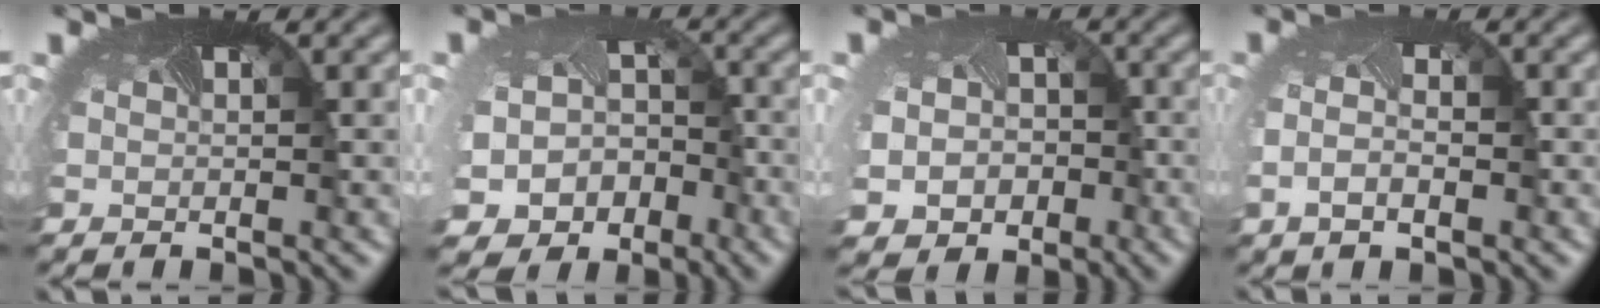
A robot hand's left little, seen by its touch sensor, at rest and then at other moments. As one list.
[{"total": 8.8, "force": [-4.7, 7.1, 2.4], "torque": [-0.052, -0.046, -0.066]}, {"total": 8.1, "force": [-2.9, 6.9, 3.1], "torque": [-0.064, -0.046, -0.043]}, {"total": 2.3, "force": [-0.8, 1.1, 1.8], "torque": [-0.056, -0.012, -0.013]}]